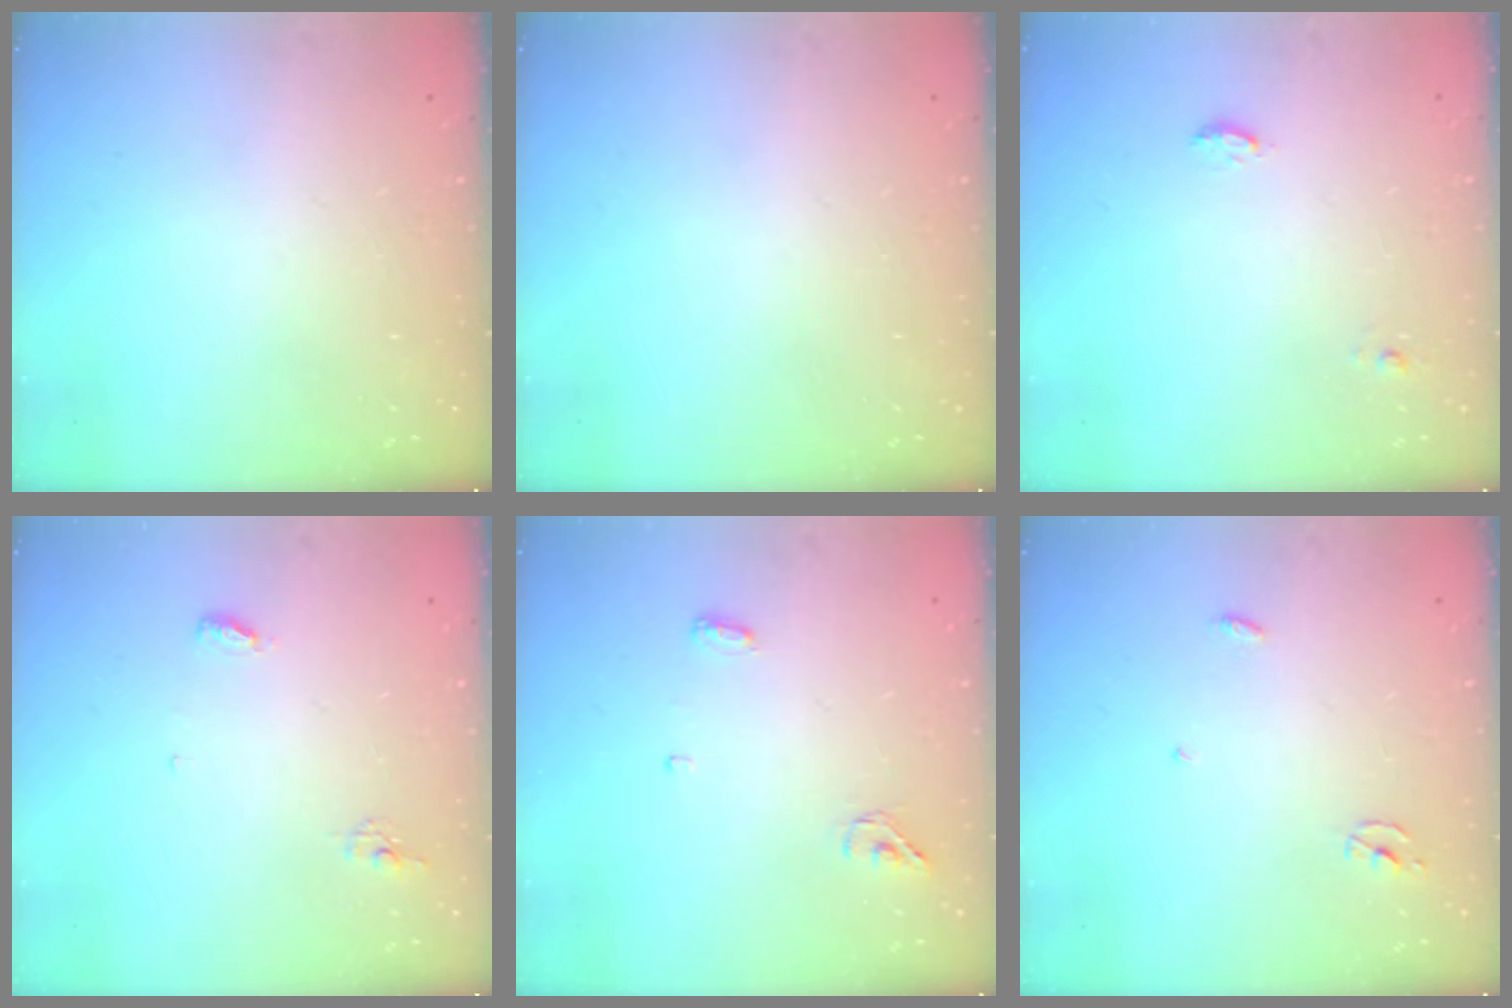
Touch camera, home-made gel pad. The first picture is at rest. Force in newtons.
{"total": 0.0}
{"total": 5.9, "press": 4.3, "slide": 4.1}
{"total": 4.8, "press": 4.8, "slide": 0.3}
{"total": 4.4, "press": 4.3, "slide": 0.9}
{"total": 2.3, "press": 2.3, "slide": 0.1}